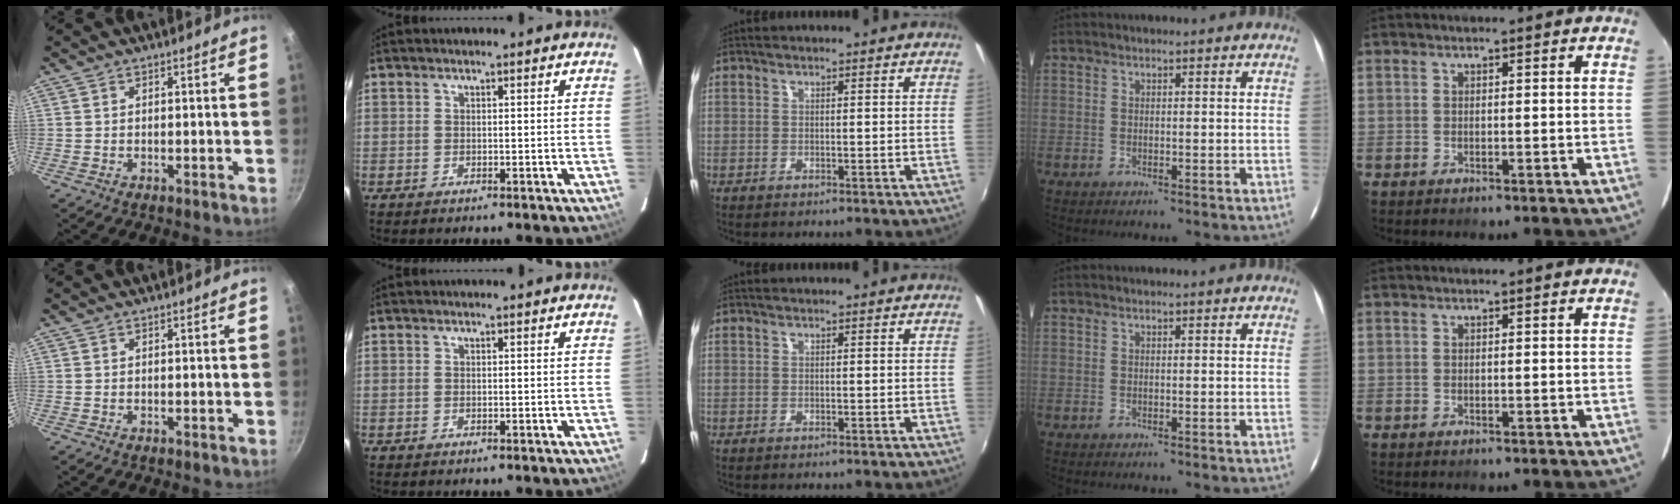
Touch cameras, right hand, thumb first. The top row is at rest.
{}